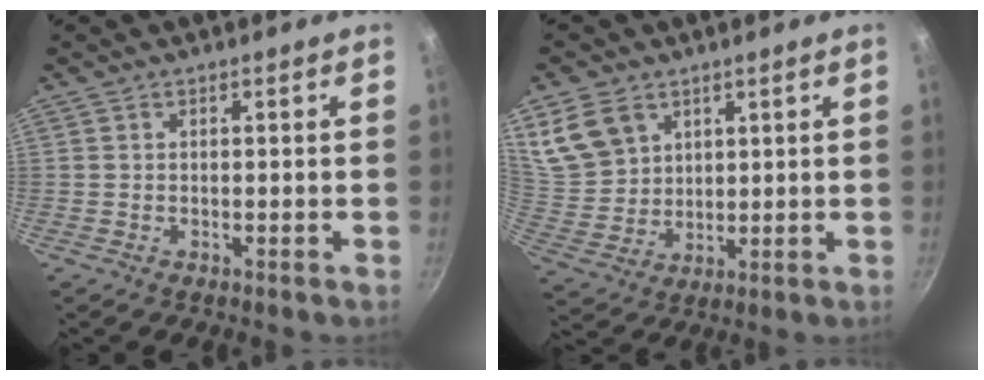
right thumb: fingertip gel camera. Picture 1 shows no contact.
{"total": 10.4, "force": [5.2, 7.8, 4.6], "torque": [-0.065, -0.019, 0.119]}